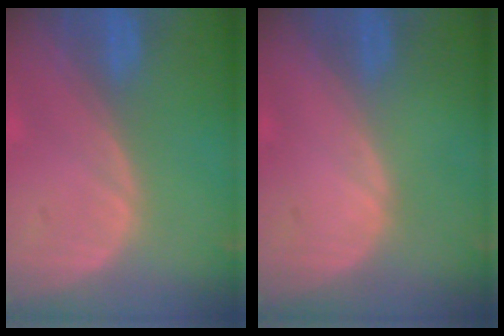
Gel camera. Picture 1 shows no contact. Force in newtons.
{"total": 0.0}